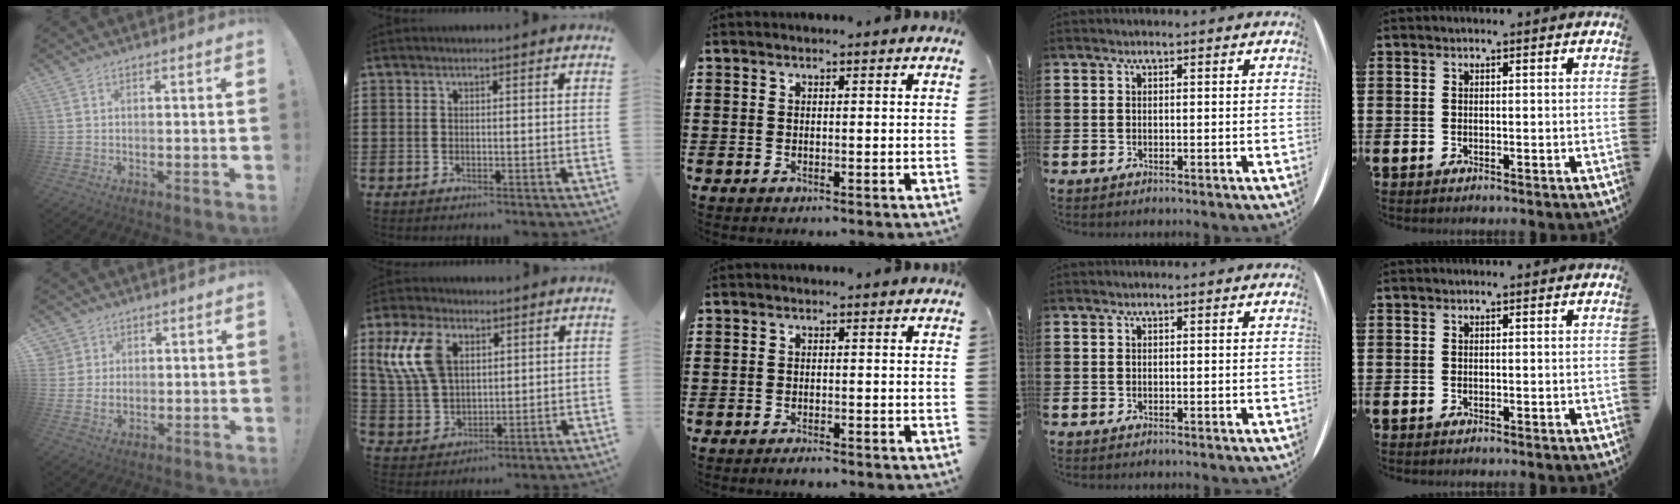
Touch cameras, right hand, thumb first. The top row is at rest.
{"thumb": {"total": 4.1, "force": [1.5, 3.7, 0.8], "torque": [-0.020, -0.005, 0.028]}, "index": {"total": 9.8, "force": [3.9, 6.1, 6.6], "torque": [-0.175, 0.008, 0.069]}, "middle": {"total": 1.0, "force": [-0.9, 0.1, 0.3], "torque": [-0.009, -0.004, -0.016]}}